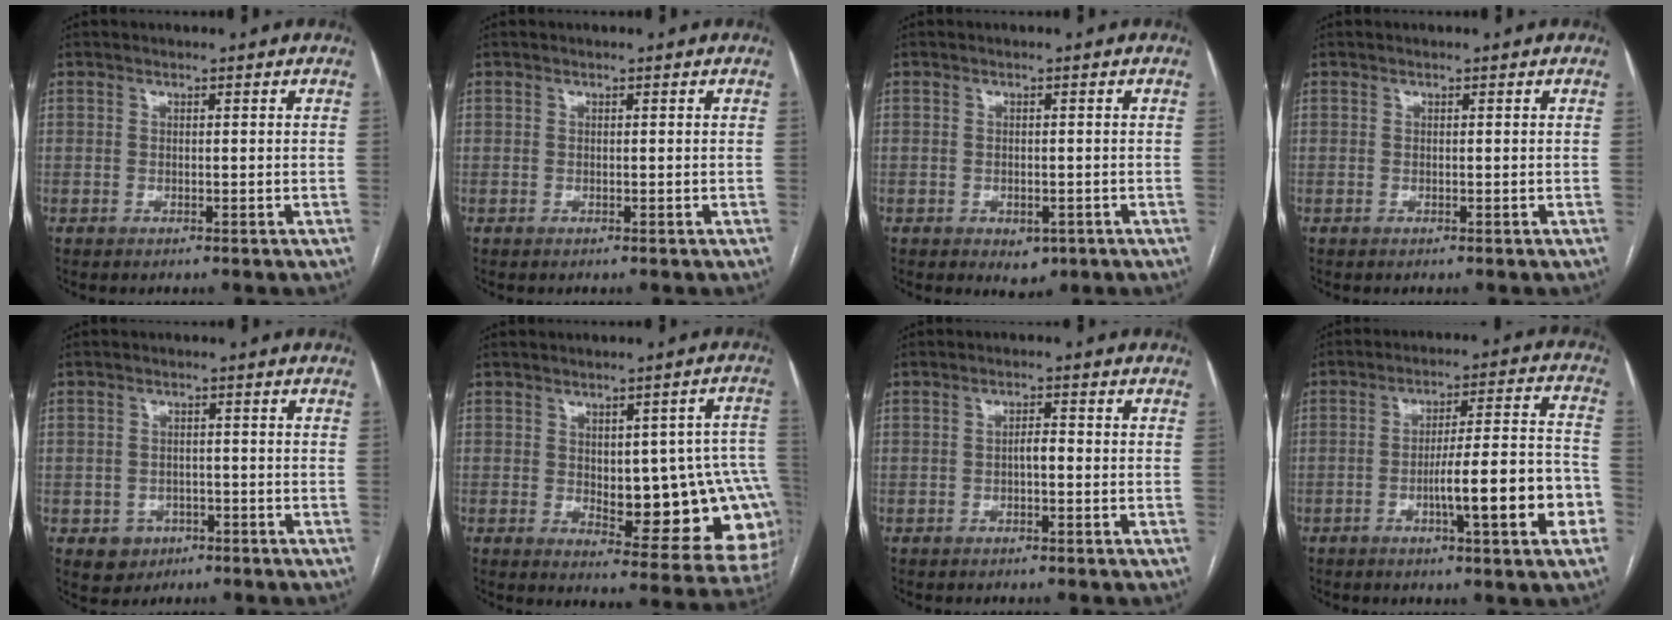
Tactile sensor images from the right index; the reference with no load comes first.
{"total": 0.0}
{"total": 3.0, "force": [-1.4, 1.9, 1.7], "torque": [-0.017, 0.000, -0.007]}
{"total": 0.0}
{"total": 4.1, "force": [-1.7, 3.7, 0.7], "torque": [0.000, 0.011, -0.019]}
{"total": 17.3, "force": [-1.1, 6.3, 16.1], "torque": [-0.134, 0.022, 0.008]}
{"total": 1.8, "force": [-0.5, 0.6, 1.7], "torque": [-0.025, 0.005, -0.009]}
{"total": 13.9, "force": [-4.7, 1.2, 13.0], "torque": [-0.186, 0.013, -0.068]}